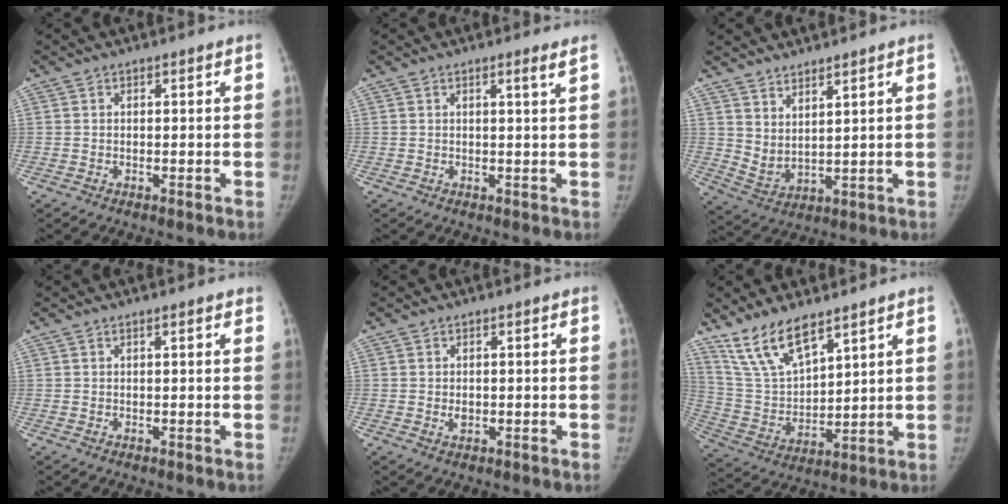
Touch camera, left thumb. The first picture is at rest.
{"total": 1.5, "force": [0.9, -0.4, 1.2], "torque": [-0.022, -0.009, 0.016]}
{"total": 5.8, "force": [4.2, 2.0, 3.5], "torque": [-0.056, -0.037, 0.092]}
{"total": 1.2, "force": [0.9, 0.2, 0.8], "torque": [-0.005, 0.001, 0.010]}
{"total": 1.4, "force": [-0.1, 1.1, 0.9], "torque": [-0.009, -0.001, 0.002]}
{"total": 12.6, "force": [9.3, 4.7, 7.1], "torque": [-0.118, -0.043, 0.198]}